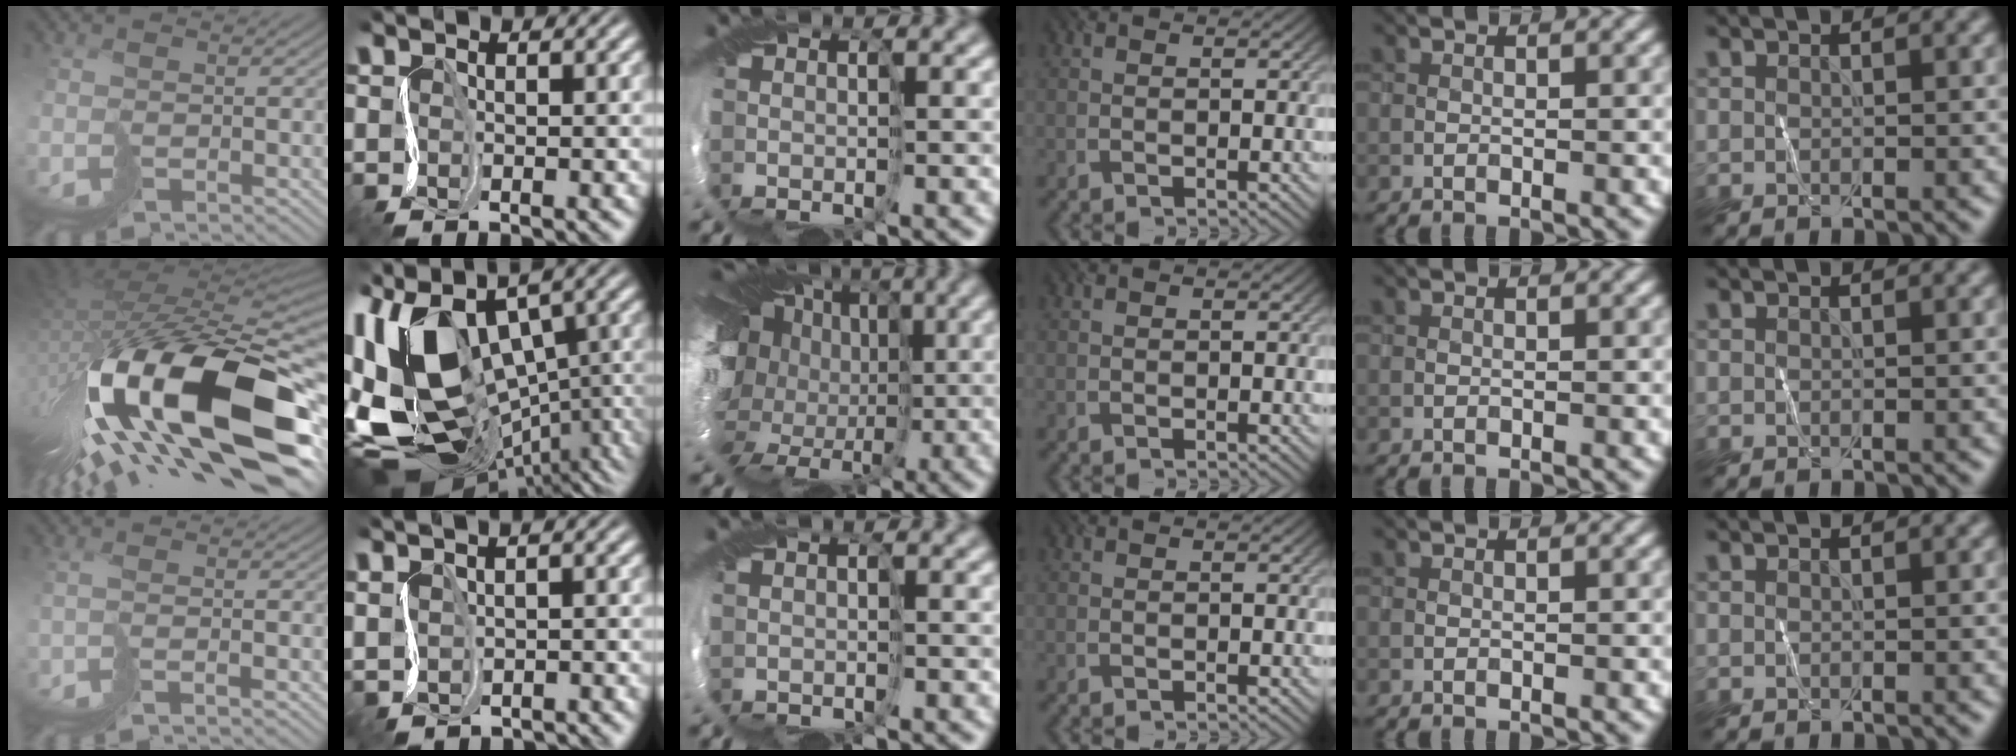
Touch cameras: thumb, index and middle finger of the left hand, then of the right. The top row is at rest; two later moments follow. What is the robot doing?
{"motion": "cut", "object": "paper"}